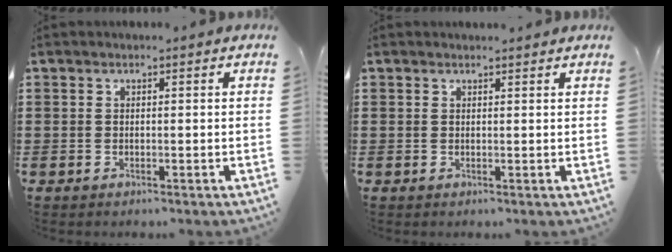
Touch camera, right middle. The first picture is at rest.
{"total": 0.0}